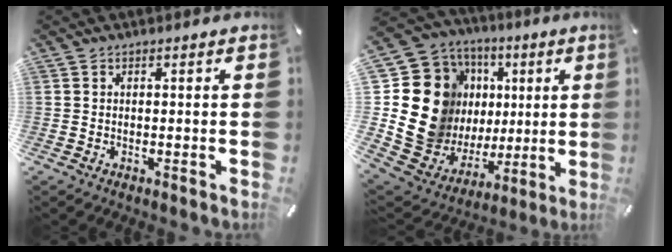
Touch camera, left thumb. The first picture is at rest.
{"total": 20.2, "force": [3.2, 17.5, 9.4], "torque": [-0.190, -0.044, 0.090]}